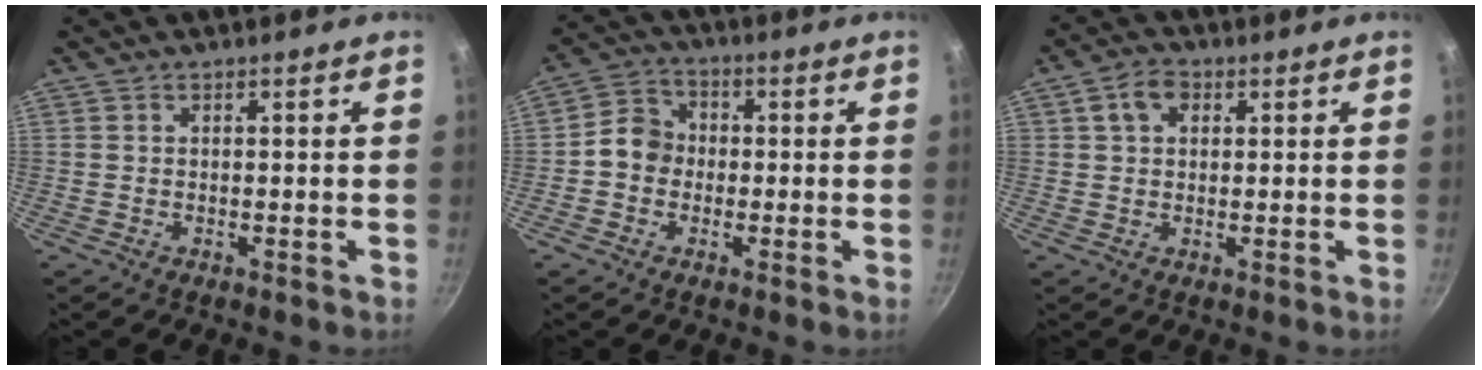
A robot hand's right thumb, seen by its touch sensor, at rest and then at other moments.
{"total": 6.5, "force": [-0.7, 5.7, 3.0], "torque": [-0.022, 0.018, -0.030]}
{"total": 4.6, "force": [1.6, 3.3, 2.9], "torque": [-0.043, 0.005, 0.022]}